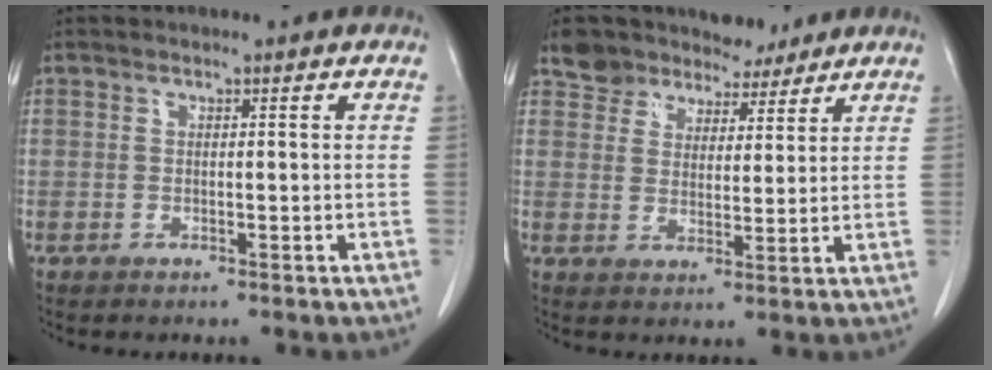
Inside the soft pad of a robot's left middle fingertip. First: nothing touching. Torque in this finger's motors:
{"motor_torque": [0.39, -0.55, 0.01, 0.01]}